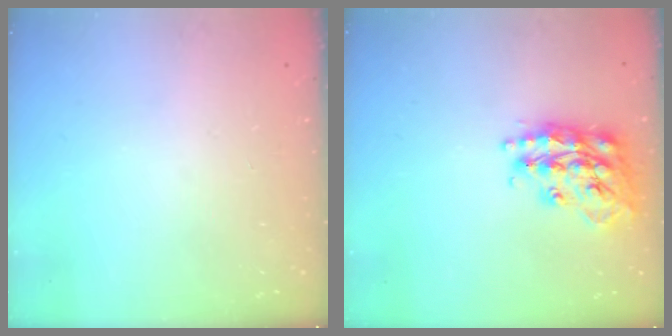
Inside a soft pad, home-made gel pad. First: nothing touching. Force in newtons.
{"total": 19.7, "press": 19.7, "slide": 1.7}